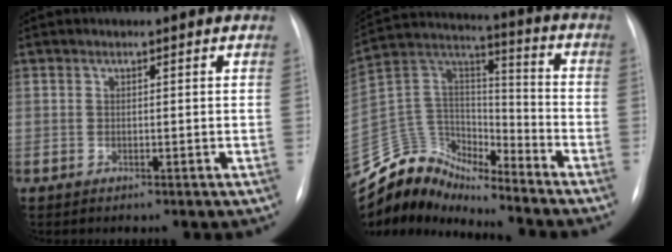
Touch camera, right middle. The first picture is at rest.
{"total": 11.6, "force": [-11.1, 3.4, 0.2], "torque": [-0.010, 0.086, -0.213]}